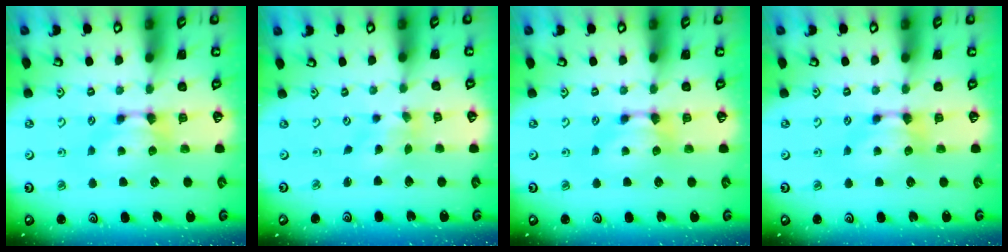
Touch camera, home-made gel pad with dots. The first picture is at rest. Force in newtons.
{"total": 1.9, "press": 1.5, "slide": 1.2}
{"total": 0.0}
{"total": 0.0}